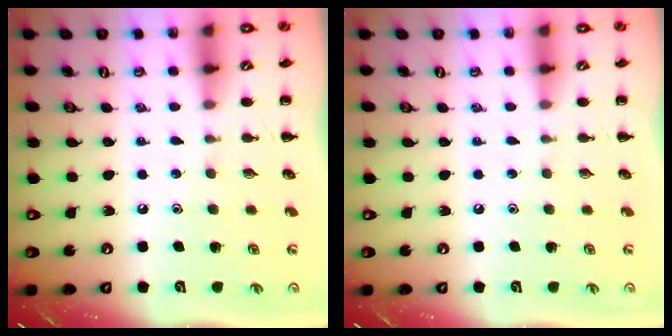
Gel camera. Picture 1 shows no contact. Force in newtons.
{"total": 0.0}